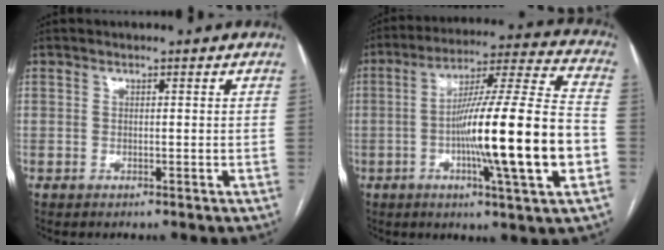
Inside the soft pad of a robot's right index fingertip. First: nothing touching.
{"total": 21.1, "force": [-4.6, 0.0, 20.6], "torque": [-0.318, -0.002, -0.076]}